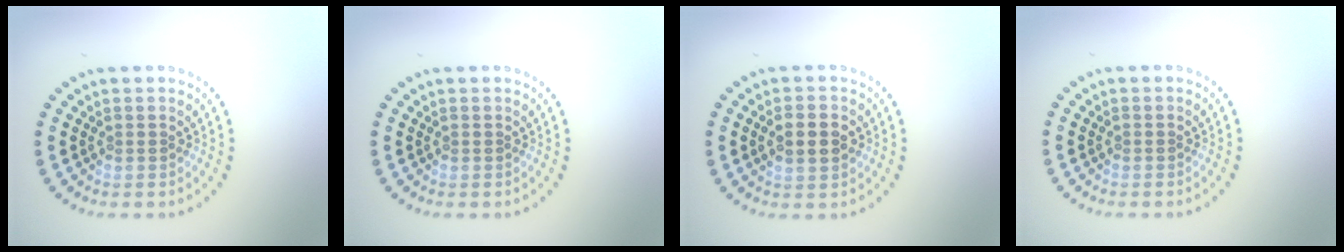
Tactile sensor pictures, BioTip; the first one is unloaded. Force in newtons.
{"total": 0.0}
{"total": 2.8, "press": 2.8, "slide": 0.2}
{"total": 0.0}